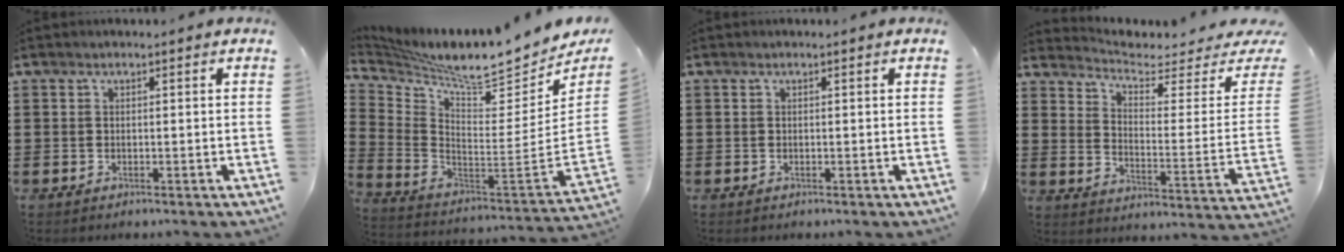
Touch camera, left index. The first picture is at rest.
{"total": 8.3, "force": [7.4, 0.5, 3.7], "torque": [-0.094, -0.074, 0.120]}
{"total": 0.0}
{"total": 3.9, "force": [3.2, 1.0, 2.0], "torque": [-0.052, -0.031, 0.048]}